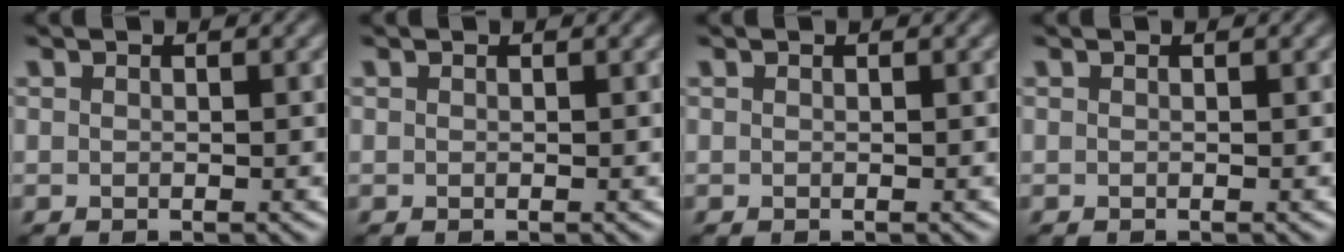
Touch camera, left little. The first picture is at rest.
{"total": 0.0}
{"total": 0.0}
{"total": 0.0}